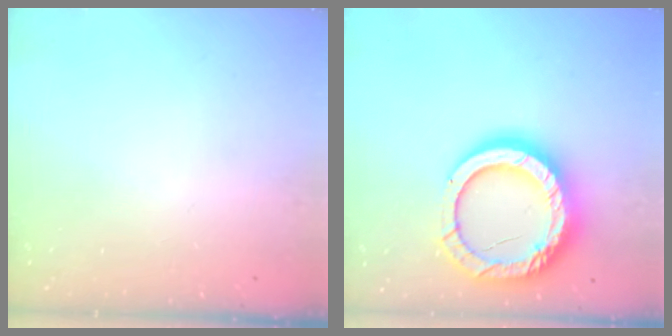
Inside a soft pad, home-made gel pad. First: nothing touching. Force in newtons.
{"total": 20.9, "press": 20.8, "slide": 2.6}